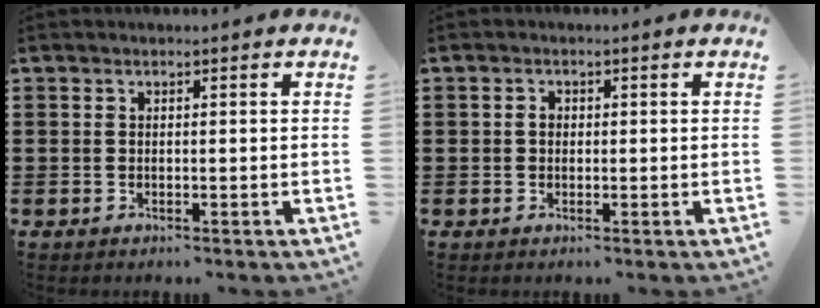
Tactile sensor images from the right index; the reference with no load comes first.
{"total": 1.2, "force": [0.1, 1.0, 0.7], "torque": [-0.016, 0.006, 0.001]}